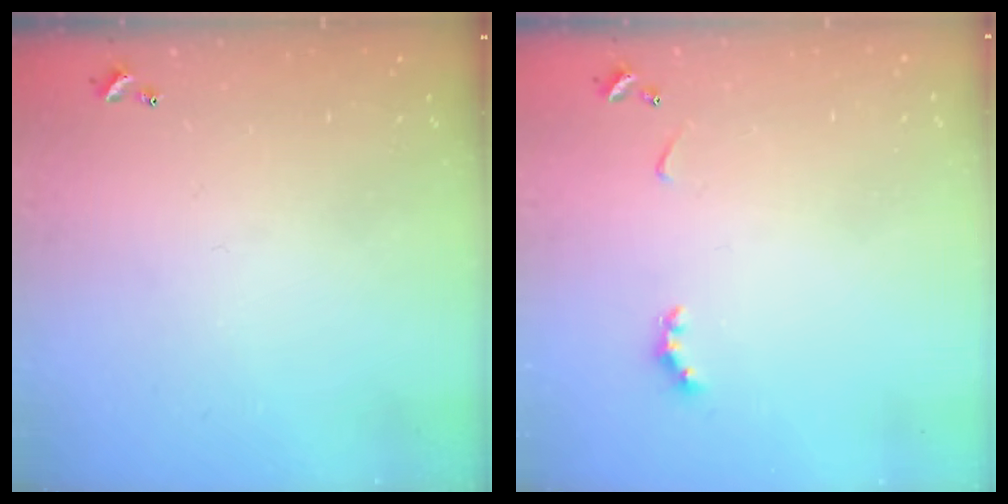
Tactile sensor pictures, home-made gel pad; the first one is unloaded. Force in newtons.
{"total": 2.9, "press": 2.8, "slide": 0.6}